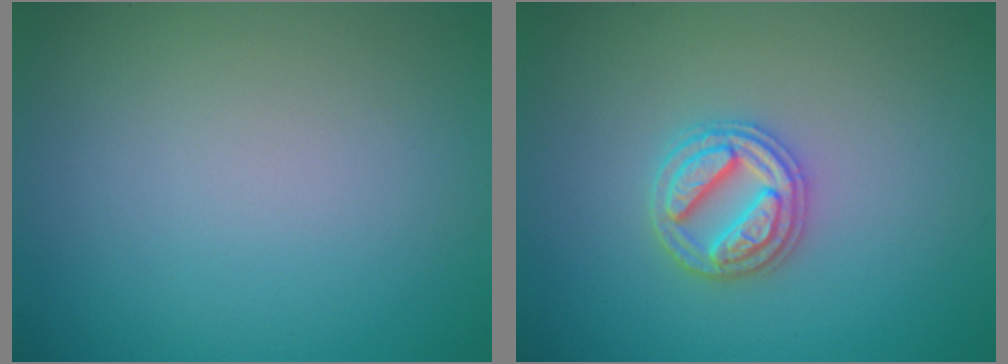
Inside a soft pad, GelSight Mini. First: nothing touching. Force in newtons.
{"total": 3.1, "press": 3.1, "slide": 0.4}